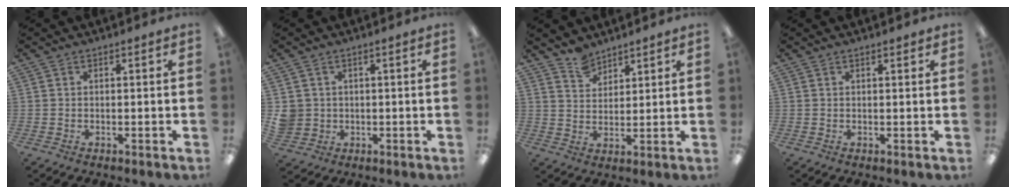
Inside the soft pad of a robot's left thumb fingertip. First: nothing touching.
{"total": 3.8, "force": [0.5, 3.7, 0.4], "torque": [-0.009, 0.006, 0.011]}
{"total": 5.7, "force": [5.1, 2.5, 0.8], "torque": [-0.014, -0.029, 0.097]}
{"total": 0.7, "force": [0.6, 0.1, 0.4], "torque": [-0.008, 0.001, 0.010]}